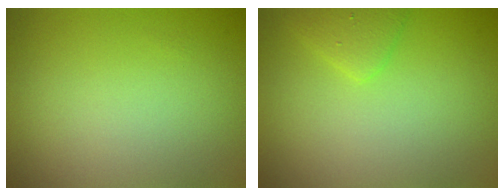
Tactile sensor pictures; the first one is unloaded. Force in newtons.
{"total": 1.7, "press": 1.7, "slide": 0.1}